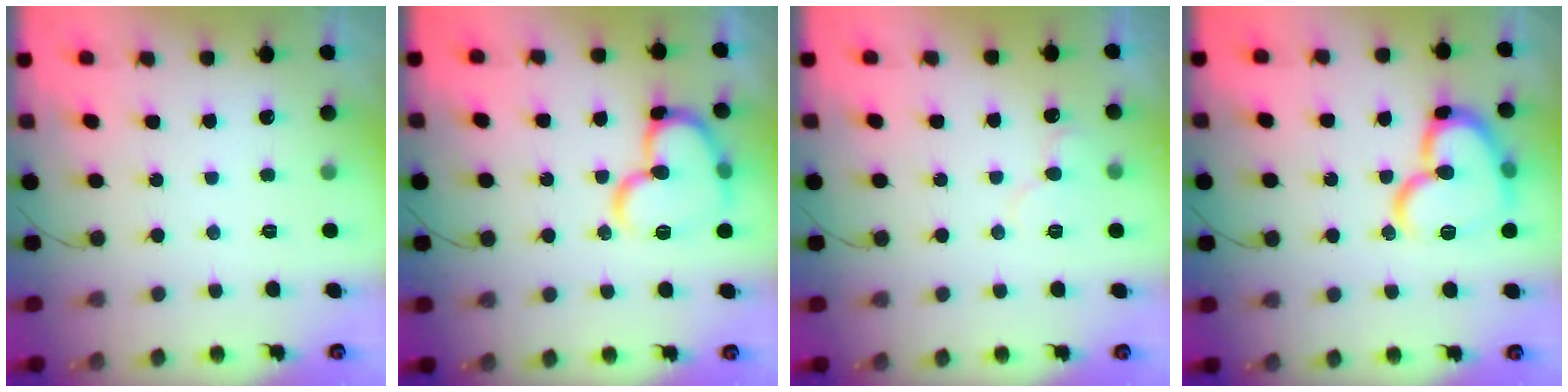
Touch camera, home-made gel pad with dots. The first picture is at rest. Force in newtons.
{"total": 17.2, "press": 17.1, "slide": 2.0}
{"total": 8.4, "press": 8.4, "slide": 0.4}
{"total": 18.3, "press": 18.2, "slide": 2.3}